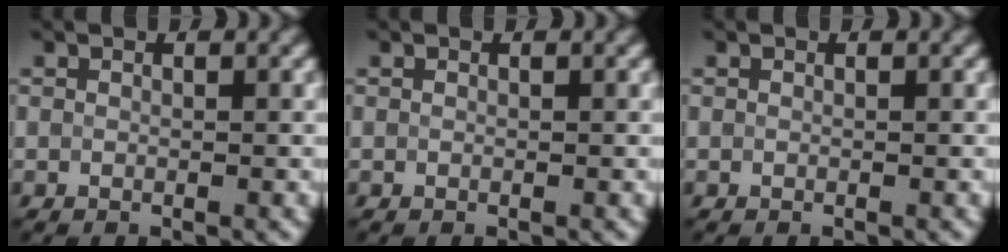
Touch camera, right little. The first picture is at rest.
{"total": 0.0}
{"total": 0.0}